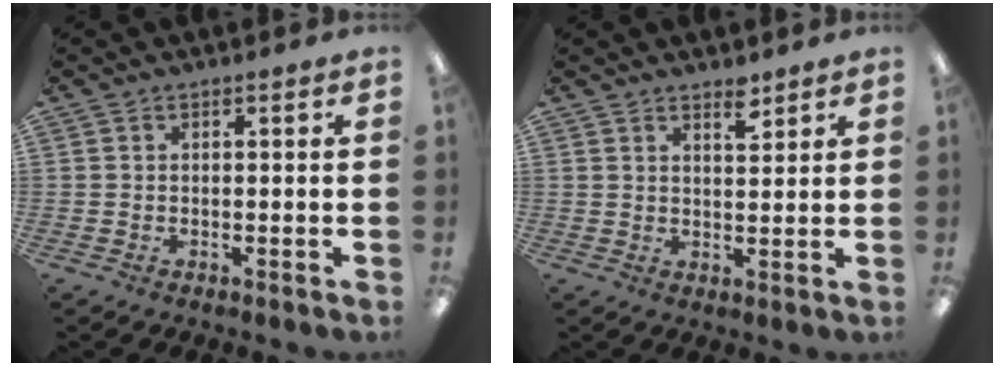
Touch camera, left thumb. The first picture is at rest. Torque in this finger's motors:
{"motor_torque": [-0.36, -0.32, -0.66, 0.14, 0.06]}